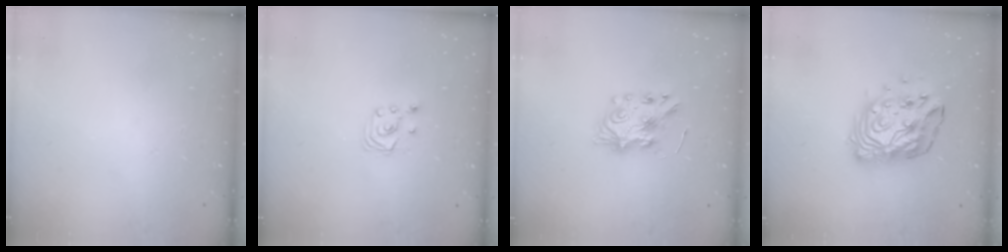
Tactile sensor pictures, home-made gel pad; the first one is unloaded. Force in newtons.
{"total": 2.7, "press": 2.7, "slide": 0.3}
{"total": 7.7, "press": 7.7, "slide": 0.6}
{"total": 14.9, "press": 14.8, "slide": 1.4}